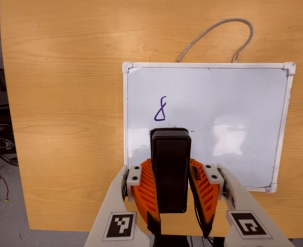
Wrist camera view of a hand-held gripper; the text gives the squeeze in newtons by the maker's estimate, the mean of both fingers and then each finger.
{"total": 7.2, "left": 5.6, "right": 8.8}